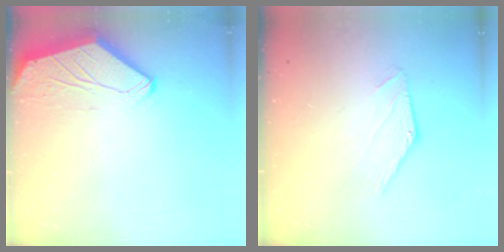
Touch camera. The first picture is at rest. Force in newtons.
{"total": 0.0}